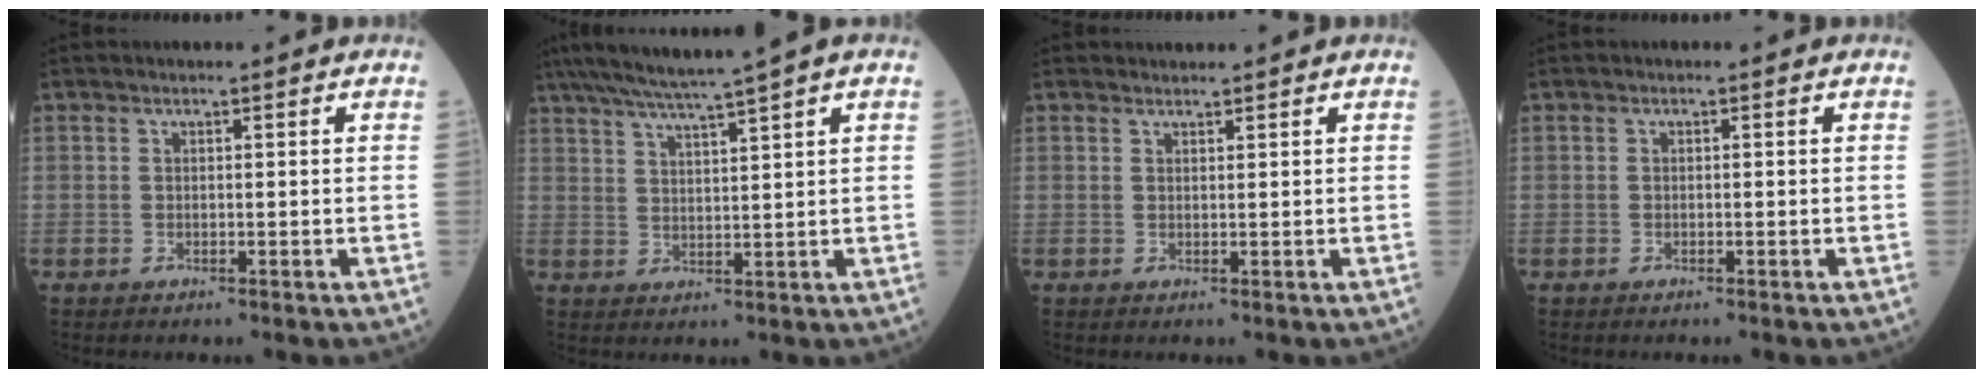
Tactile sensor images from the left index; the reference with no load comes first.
{"total": 9.9, "force": [7.9, -1.4, 5.9], "torque": [-0.095, 0.013, 0.125]}
{"total": 0.9, "force": [0.9, 0.1, -0.1], "torque": [-0.006, 0.002, 0.017]}
{"total": 0.0}